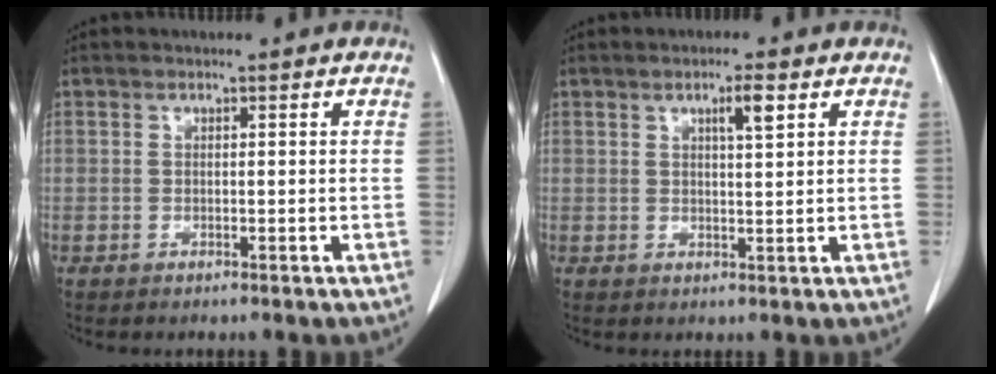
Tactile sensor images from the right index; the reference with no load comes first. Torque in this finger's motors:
{"motor_torque": [0.16, 0.15, 0.05, 0.04]}